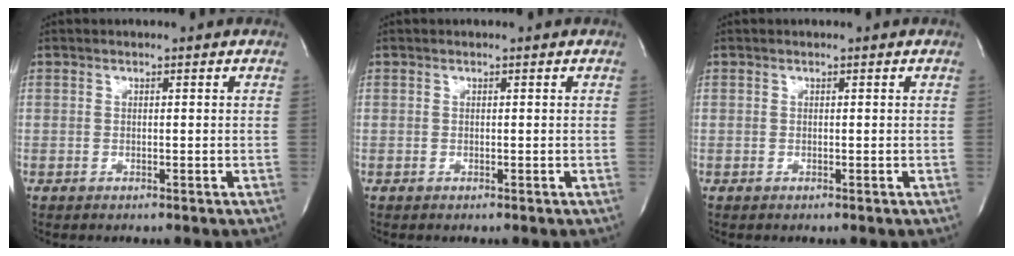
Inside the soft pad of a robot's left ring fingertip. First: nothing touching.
{"total": 0.0}
{"total": 0.0}